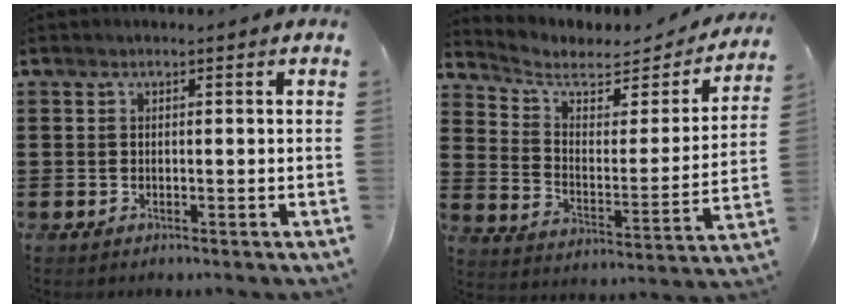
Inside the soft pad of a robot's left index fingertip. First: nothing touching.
{"total": 5.1, "force": [3.9, 2.3, 2.3], "torque": [-0.070, -0.021, 0.064]}